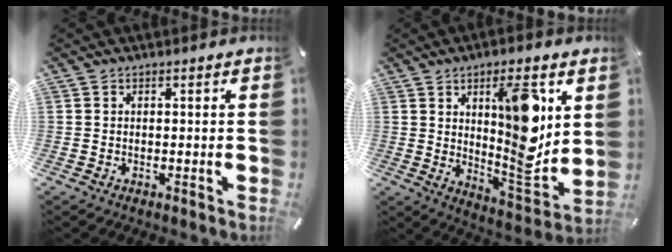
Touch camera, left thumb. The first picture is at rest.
{"total": 15.1, "force": [5.2, 4.8, 13.3], "torque": [-0.184, -0.039, 0.080]}